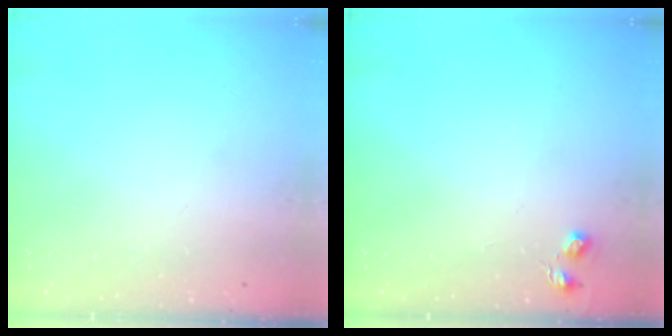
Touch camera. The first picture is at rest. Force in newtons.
{"total": 5.2, "press": 5.2, "slide": 0.6}